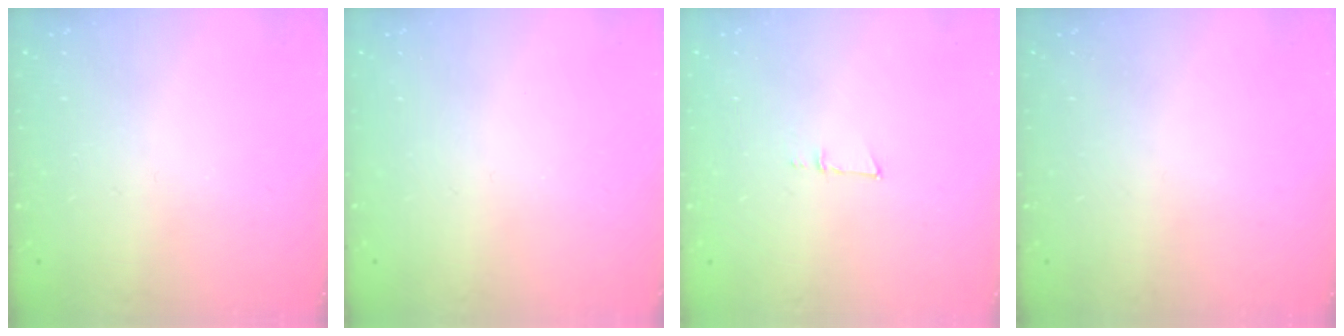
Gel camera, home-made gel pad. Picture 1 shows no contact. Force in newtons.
{"total": 0.0}
{"total": 4.2, "press": 4.0, "slide": 1.1}
{"total": 0.0}